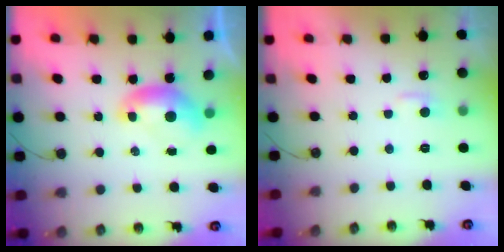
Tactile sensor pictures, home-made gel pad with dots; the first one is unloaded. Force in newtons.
{"total": 2.5, "press": 2.5, "slide": 0.5}